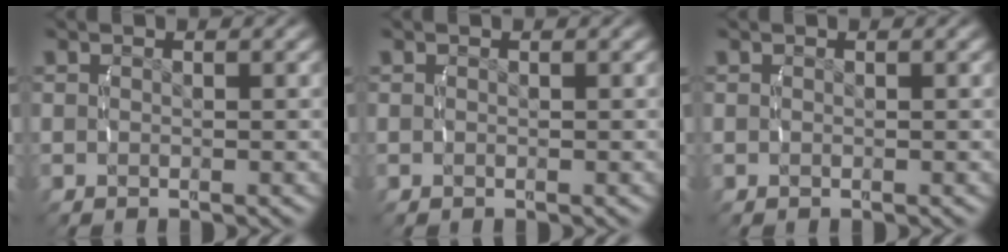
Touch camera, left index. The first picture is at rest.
{"total": 0.0}
{"total": 0.0}